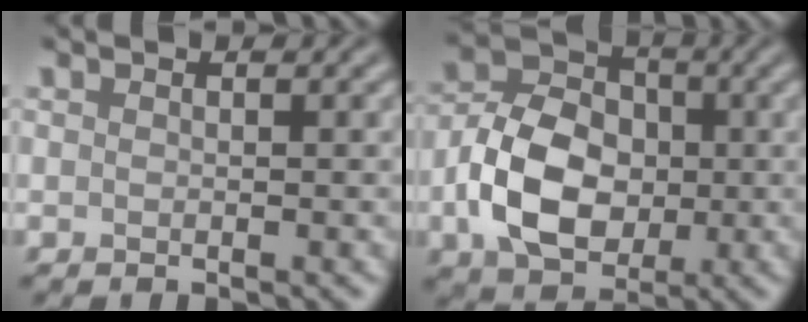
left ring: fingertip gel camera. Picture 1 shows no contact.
{"total": 8.0, "force": [-1.4, 5.8, 5.3], "torque": [-0.103, 0.008, -0.034]}